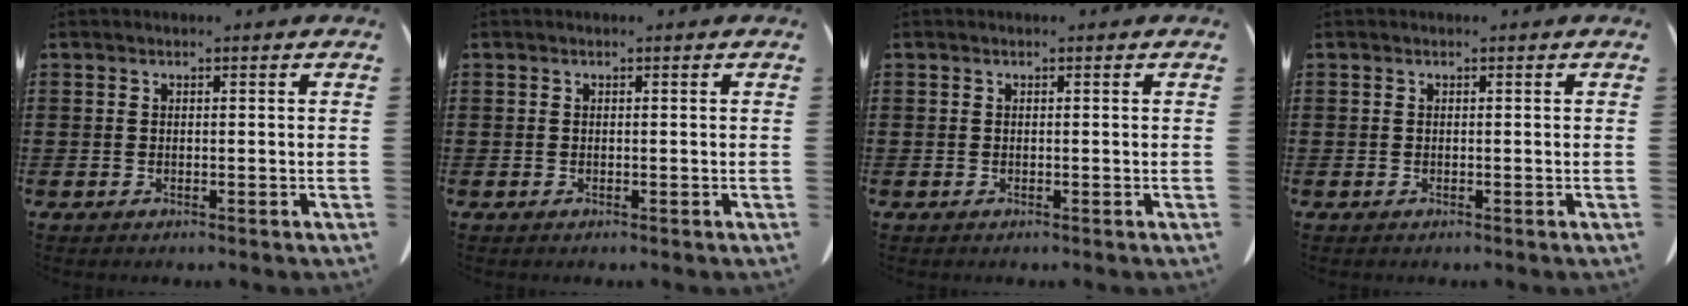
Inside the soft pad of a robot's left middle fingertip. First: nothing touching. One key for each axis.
{"total": 0.0}
{"total": 0.0}
{"total": 0.0}